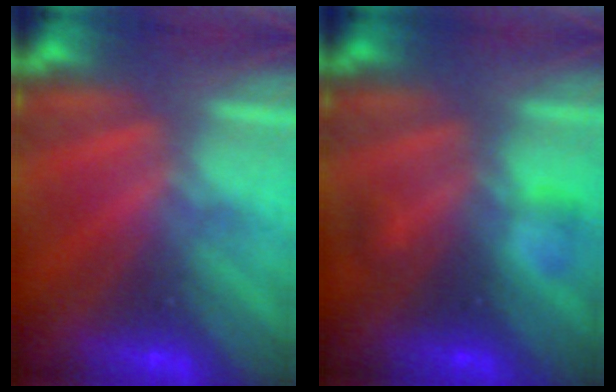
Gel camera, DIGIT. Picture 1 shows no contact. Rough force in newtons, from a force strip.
{"total": 2.0}